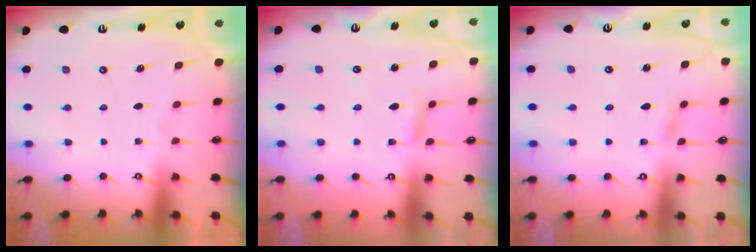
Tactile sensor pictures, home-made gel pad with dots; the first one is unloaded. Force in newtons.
{"total": 2.9, "press": 2.9, "slide": 0.2}
{"total": 1.1, "press": 1.1, "slide": 0.1}